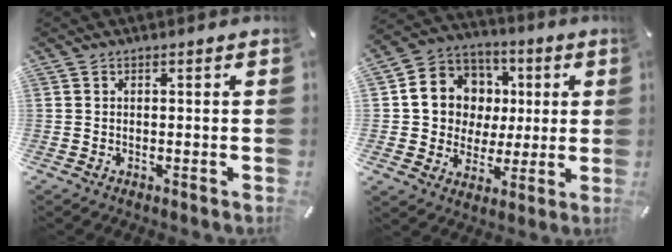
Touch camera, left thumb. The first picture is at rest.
{"total": 12.9, "force": [1.6, 12.3, 3.4], "torque": [-0.057, -0.008, 0.038]}